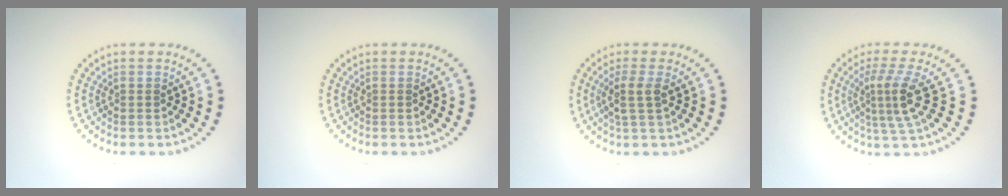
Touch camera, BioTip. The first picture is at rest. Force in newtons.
{"total": 0.0}
{"total": 2.2, "press": 1.7, "slide": 1.5}
{"total": 3.7, "press": 2.5, "slide": 2.8}